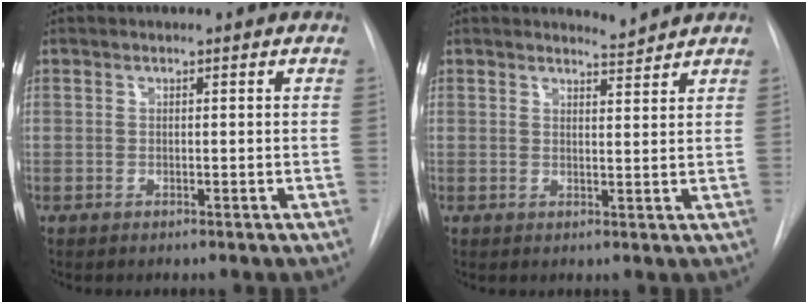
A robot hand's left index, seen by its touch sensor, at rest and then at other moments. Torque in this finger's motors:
{"motor_torque": [0.02, 0.00, -0.01, 0.00]}